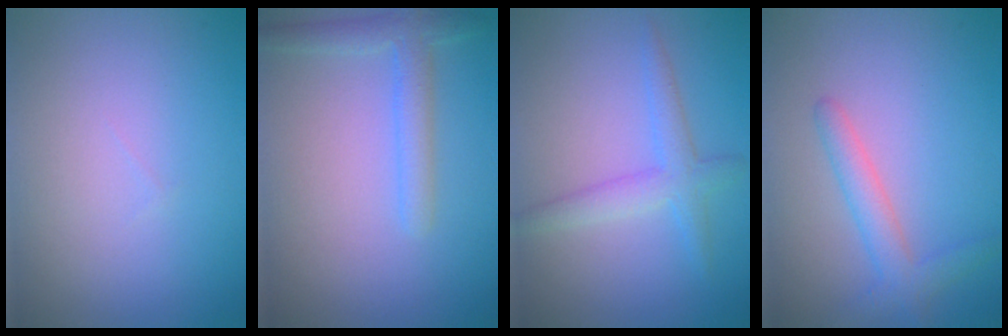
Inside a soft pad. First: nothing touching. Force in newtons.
{"total": 2.6, "press": 2.6, "slide": 0.2}
{"total": 2.7, "press": 2.7, "slide": 0.2}
{"total": 2.1, "press": 2.1, "slide": 0.2}